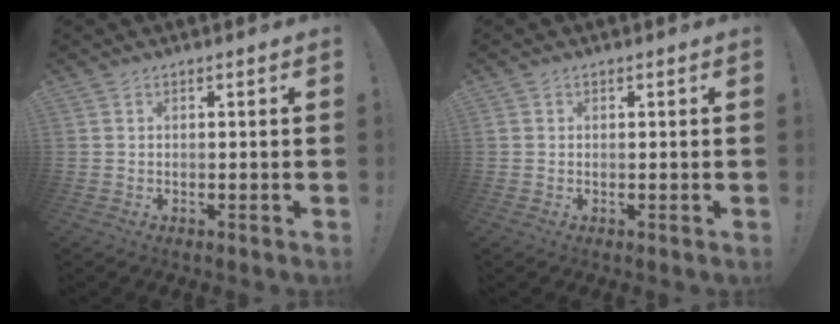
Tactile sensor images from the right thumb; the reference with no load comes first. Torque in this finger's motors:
{"motor_torque": [0.11, -0.24, -0.05, 0.13, -0.03]}